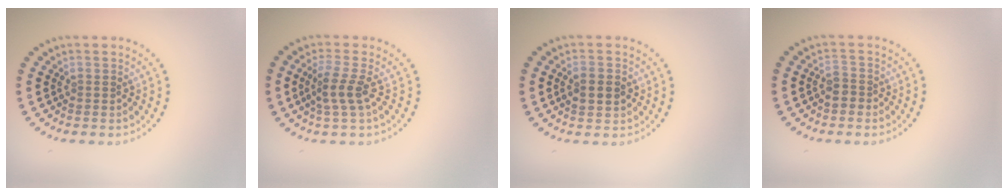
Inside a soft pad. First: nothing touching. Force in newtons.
{"total": 2.4, "press": 2.1, "slide": 1.2}
{"total": 2.1, "press": 2.1, "slide": 0.1}
{"total": 1.3, "press": 1.2, "slide": 0.7}